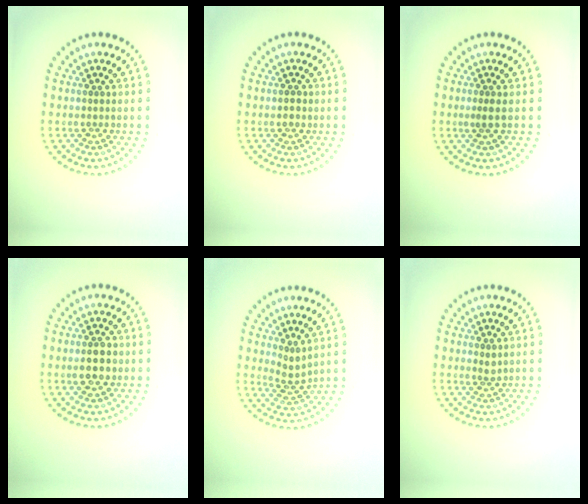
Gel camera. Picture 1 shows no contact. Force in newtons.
{"total": 1.0, "press": 1.0, "slide": 0.1}
{"total": 1.0, "press": 0.8, "slide": 0.6}
{"total": 2.8, "press": 2.8, "slide": 0.0}
{"total": 2.0, "press": 1.4, "slide": 1.5}
{"total": 1.0, "press": 0.7, "slide": 0.7}